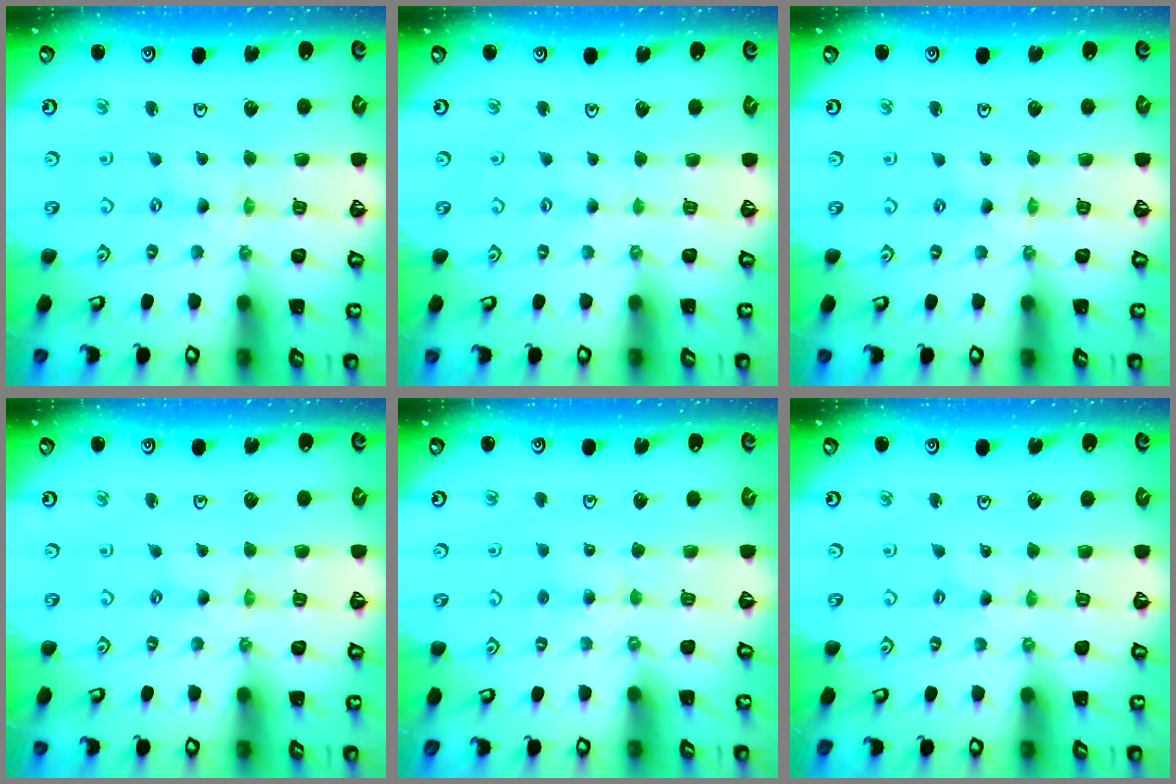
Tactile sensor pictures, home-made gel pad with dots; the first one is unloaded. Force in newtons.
{"total": 1.7, "press": 1.6, "slide": 0.3}
{"total": 1.0, "press": 0.9, "slide": 0.2}
{"total": 0.0}
{"total": 3.4, "press": 3.3, "slide": 0.4}
{"total": 1.1, "press": 1.1, "slide": 0.3}